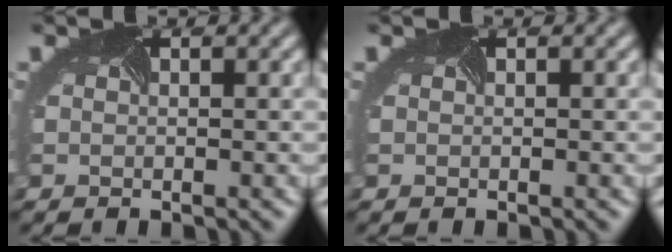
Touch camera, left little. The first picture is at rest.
{"total": 0.0}